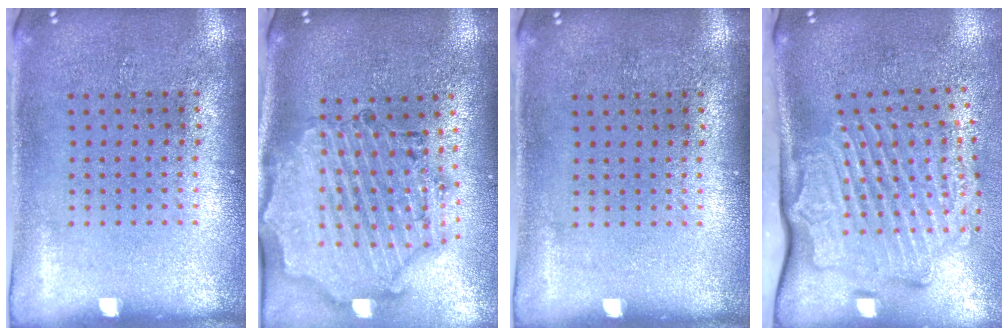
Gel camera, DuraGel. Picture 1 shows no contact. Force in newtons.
{"total": 2.2, "press": 2.1, "slide": 0.6}
{"total": 0.0}
{"total": 3.1, "press": 2.2, "slide": 2.2}